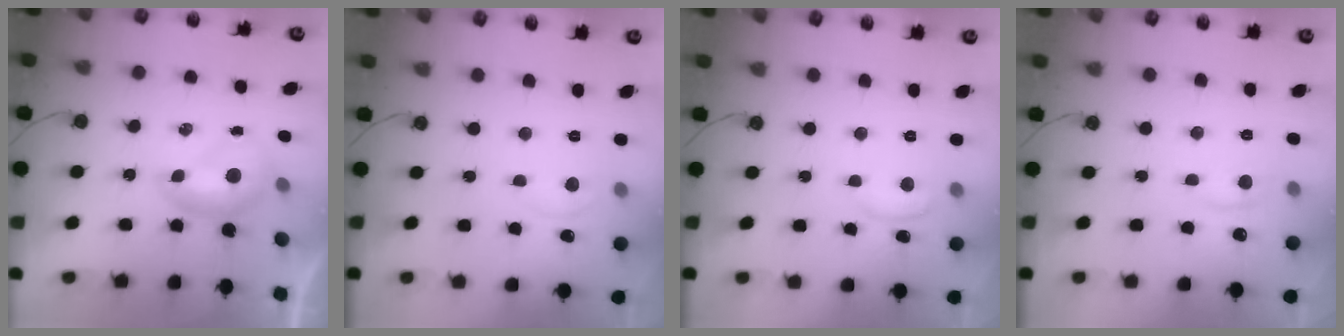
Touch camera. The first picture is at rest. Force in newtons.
{"total": 1.6, "press": 1.5, "slide": 0.3}
{"total": 1.0, "press": 0.9, "slide": 0.5}
{"total": 1.8, "press": 1.6, "slide": 0.8}